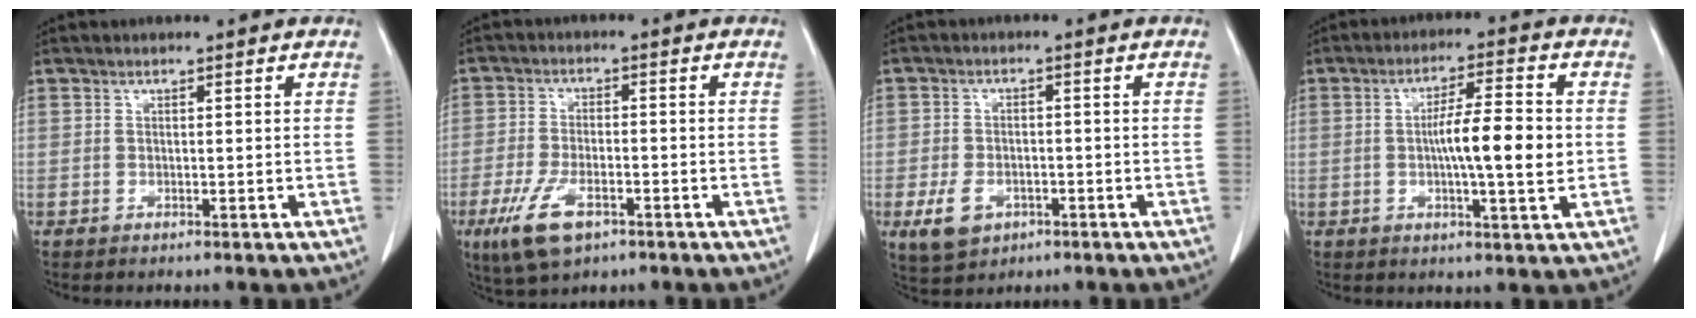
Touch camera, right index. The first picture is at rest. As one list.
[{"total": 8.0, "force": [-4.2, 3.3, 6.0], "torque": [-0.126, -0.012, -0.070]}, {"total": 5.5, "force": [-2.4, 3.9, 3.1], "torque": [-0.061, 0.001, -0.028]}, {"total": 9.0, "force": [-0.4, 0.9, 8.9], "torque": [-0.148, 0.004, -0.012]}]